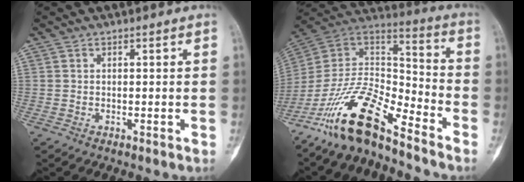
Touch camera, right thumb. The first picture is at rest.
{"total": 17.6, "force": [-12.7, 5.3, 10.9], "torque": [-0.190, 0.091, -0.239]}